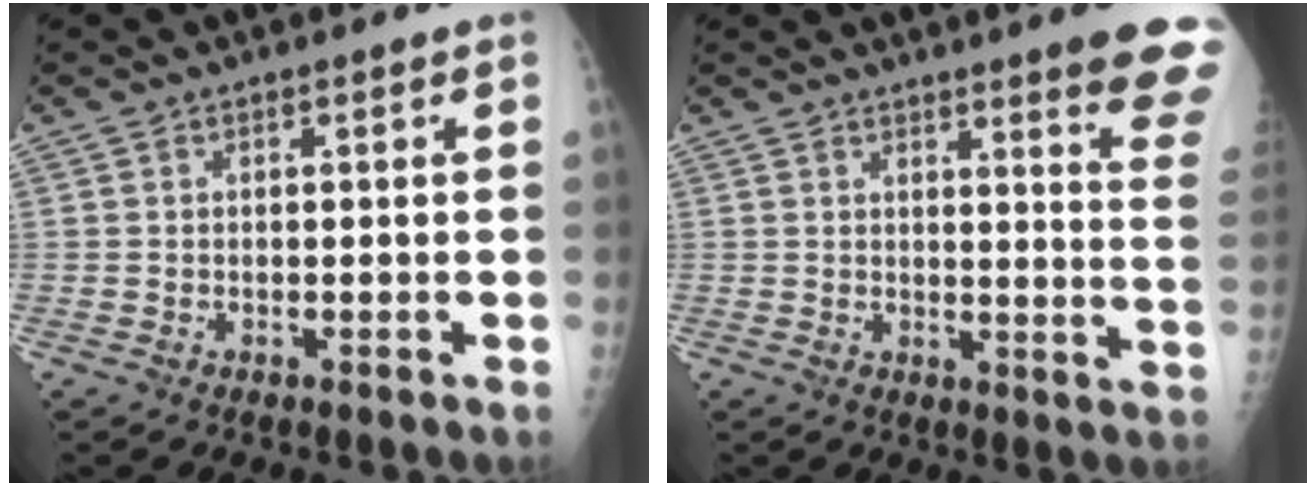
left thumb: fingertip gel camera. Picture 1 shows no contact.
{"total": 13.4, "force": [9.8, 1.0, 9.1], "torque": [-0.086, -0.061, 0.103]}